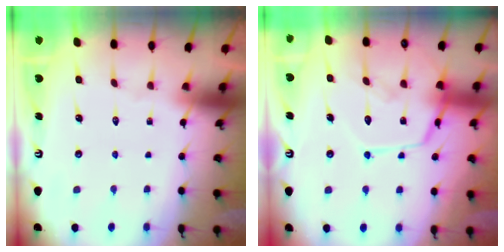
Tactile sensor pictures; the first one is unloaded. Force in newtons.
{"total": 14.9, "press": 14.8, "slide": 1.3}